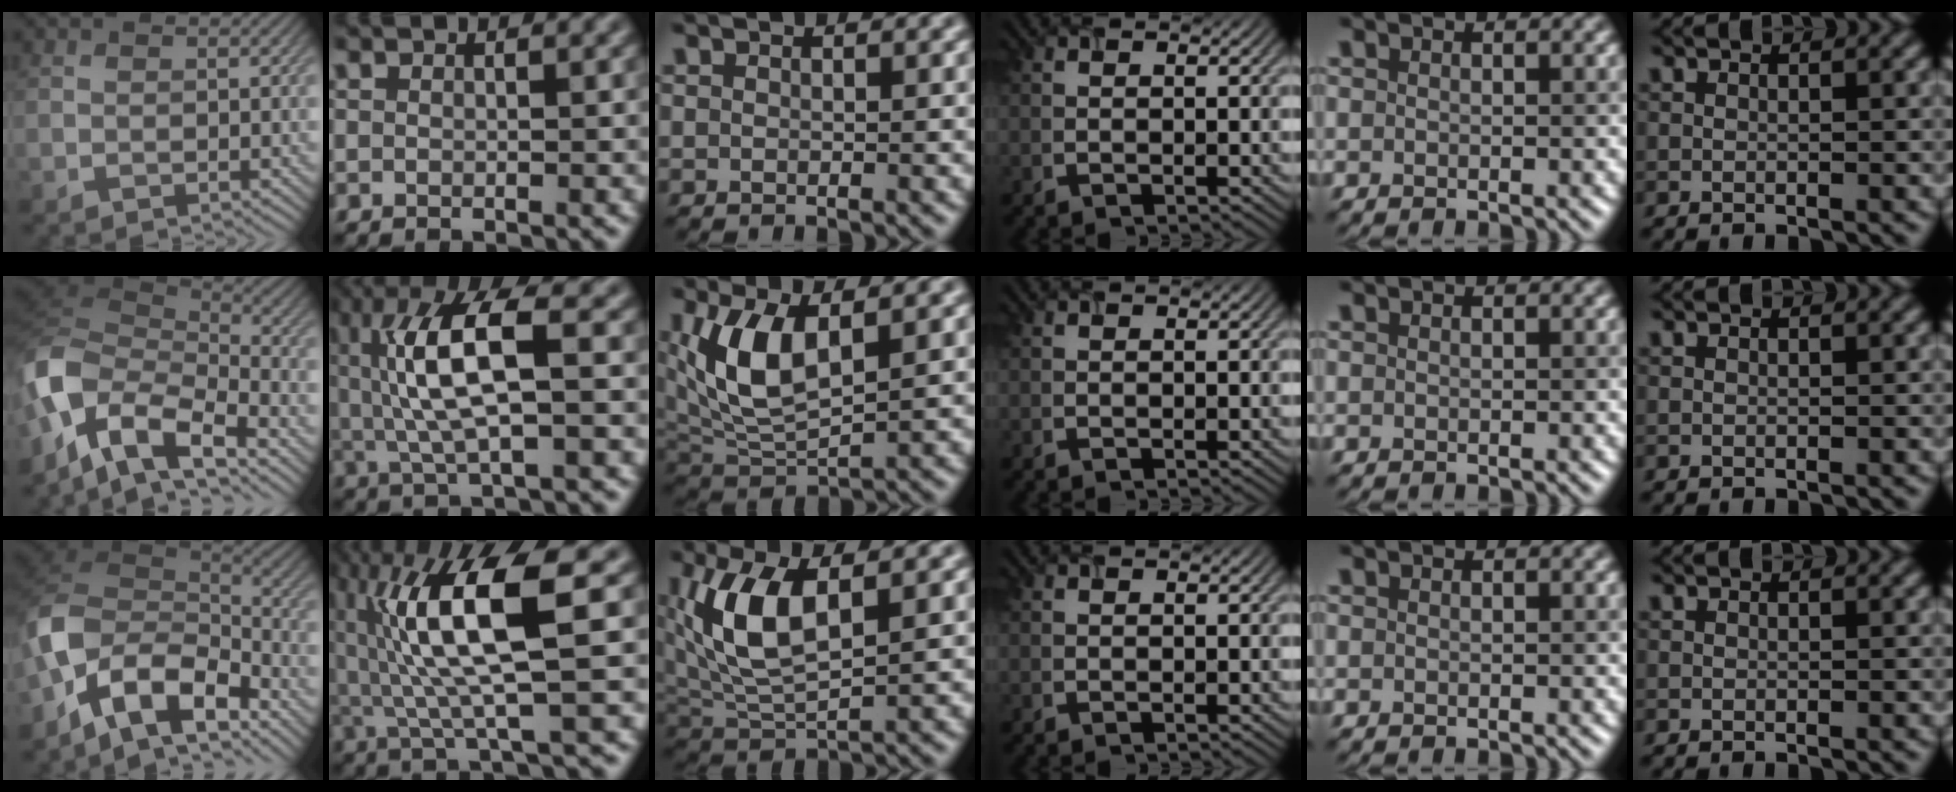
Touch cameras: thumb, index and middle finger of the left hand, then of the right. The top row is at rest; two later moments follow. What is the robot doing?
{"motion": "lift_and_place", "object": "timer"}